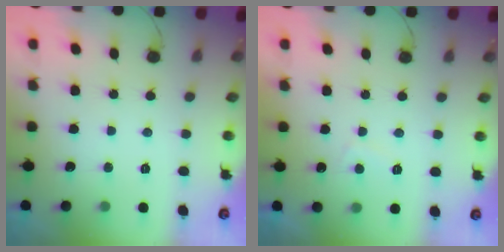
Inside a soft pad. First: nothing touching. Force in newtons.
{"total": 2.5, "press": 2.3, "slide": 0.9}